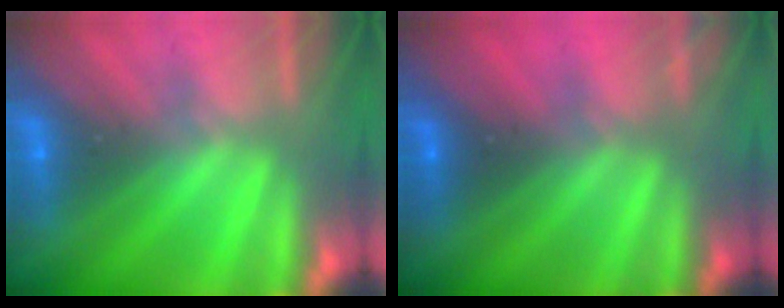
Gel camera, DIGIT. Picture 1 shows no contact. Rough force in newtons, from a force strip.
{"total": 2.2}